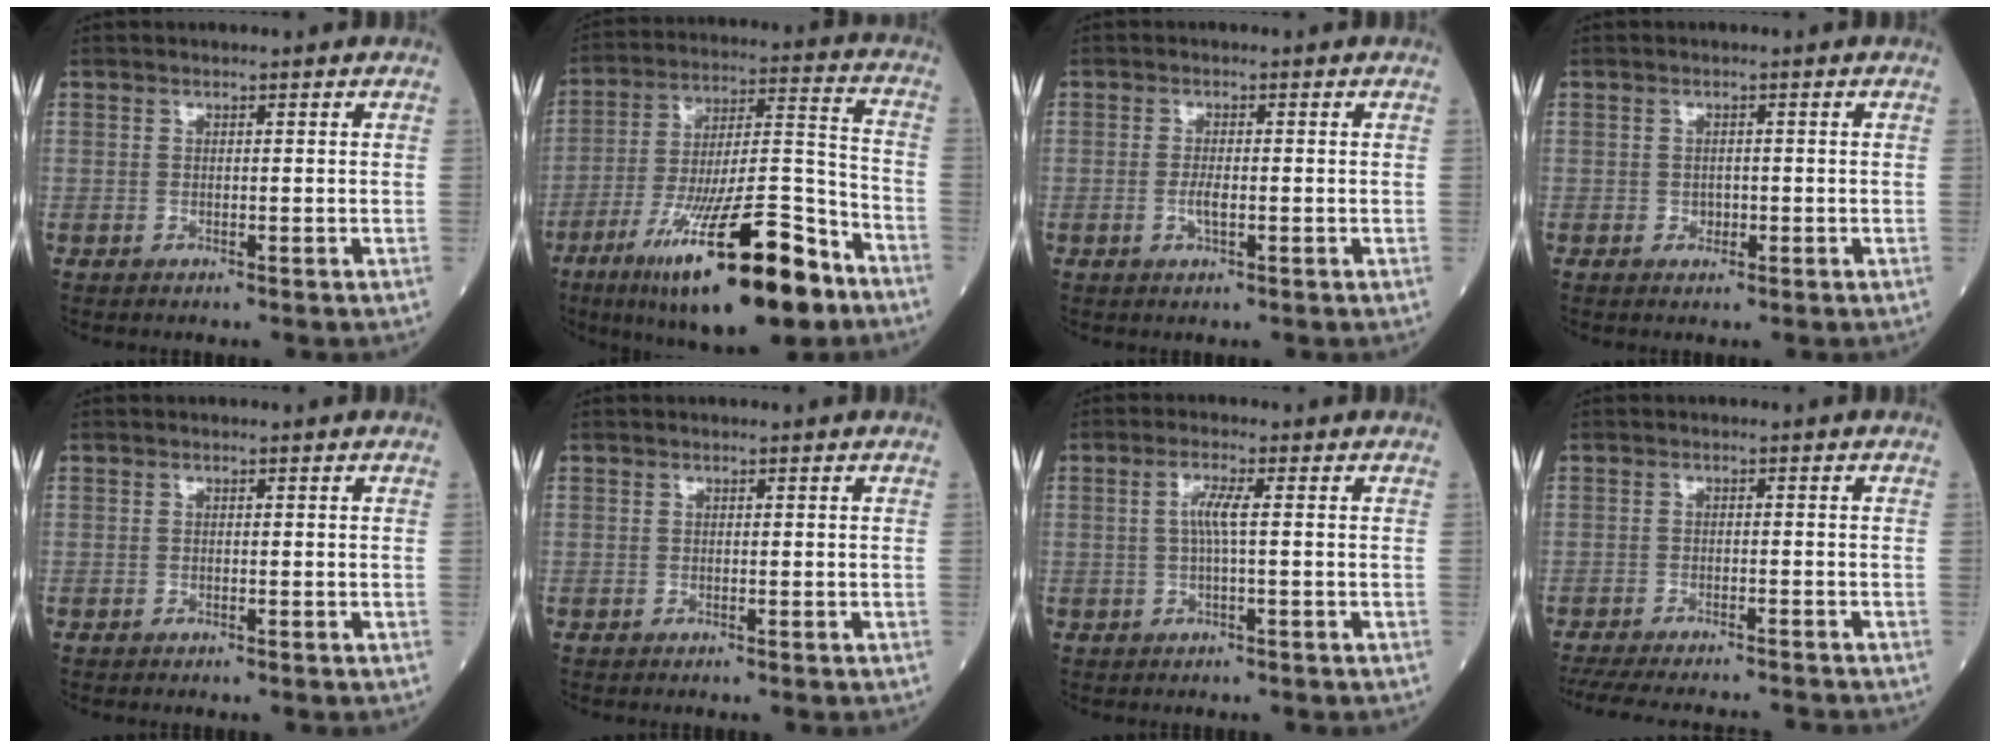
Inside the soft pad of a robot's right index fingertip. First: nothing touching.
{"total": 22.8, "force": [-13.4, 4.0, 18.0], "torque": [-0.279, -0.016, -0.220]}
{"total": 1.9, "force": [-0.5, 0.5, 1.7], "torque": [-0.040, -0.002, -0.006]}
{"total": 1.1, "force": [-0.3, 0.9, 0.5], "torque": [-0.007, 0.001, -0.002]}
{"total": 0.0}
{"total": 0.0}
{"total": 3.0, "force": [0.2, 0.1, 3.0], "torque": [-0.062, 0.005, 0.004]}
{"total": 15.7, "force": [-14.4, 2.2, 5.9], "torque": [-0.135, -0.025, -0.197]}